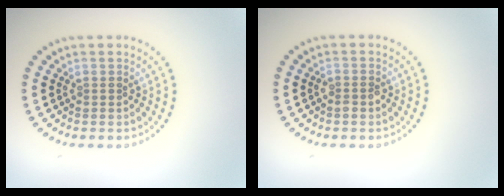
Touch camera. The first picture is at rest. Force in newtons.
{"total": 1.1, "press": 1.1, "slide": 0.2}